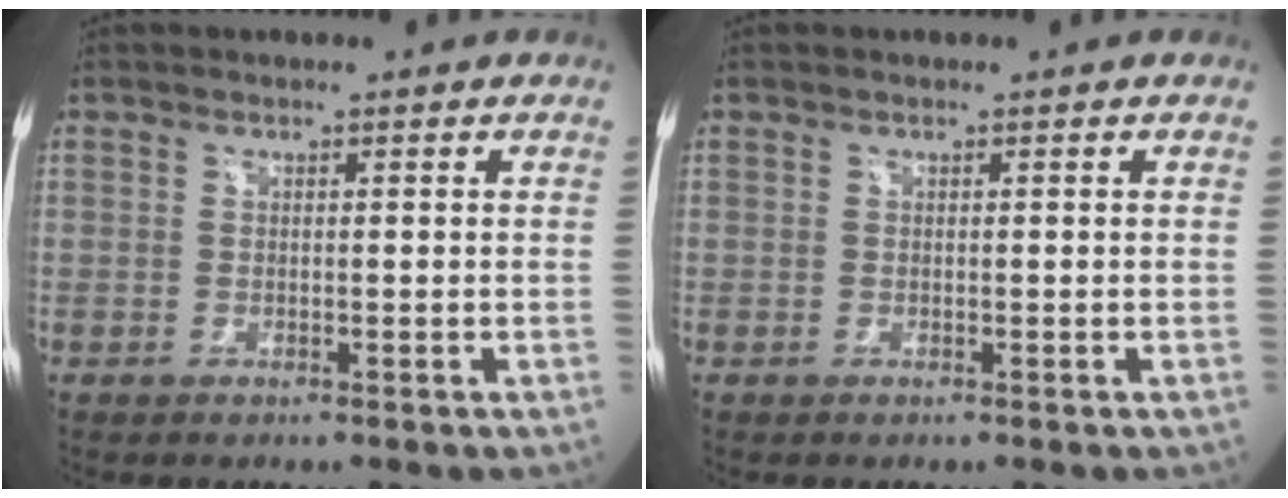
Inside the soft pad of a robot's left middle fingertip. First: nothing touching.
{"total": 0.0}